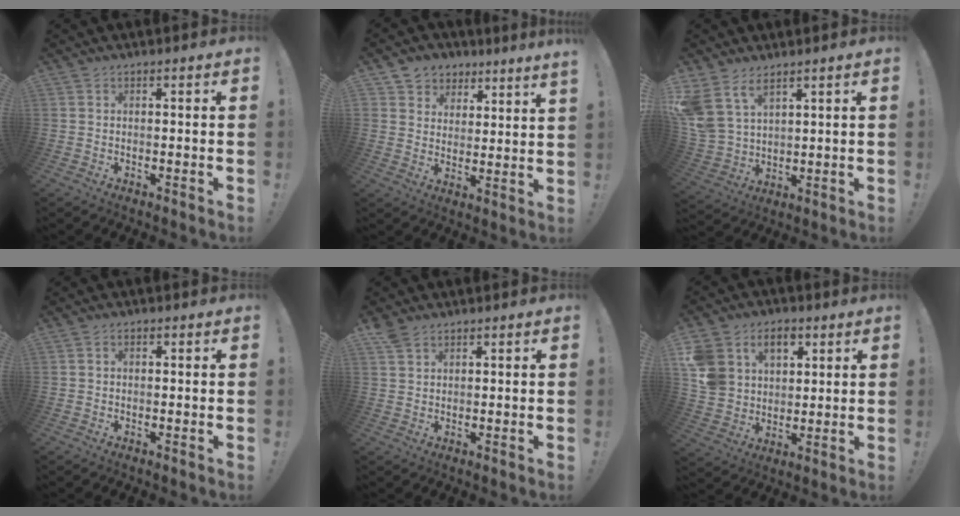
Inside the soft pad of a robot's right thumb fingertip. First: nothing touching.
{"total": 5.4, "force": [4.4, 3.0, 0.2], "torque": [-0.013, -0.039, 0.086]}
{"total": 9.6, "force": [6.6, 5.2, 4.6], "torque": [-0.112, -0.038, 0.134]}
{"total": 0.6, "force": [0.0, 0.5, 0.4], "torque": [-0.010, 0.003, 0.002]}
{"total": 3.5, "force": [2.5, 1.8, 1.5], "torque": [-0.025, -0.011, 0.049]}
{"total": 13.7, "force": [5.9, 10.8, 6.1], "torque": [-0.105, -0.025, 0.120]}